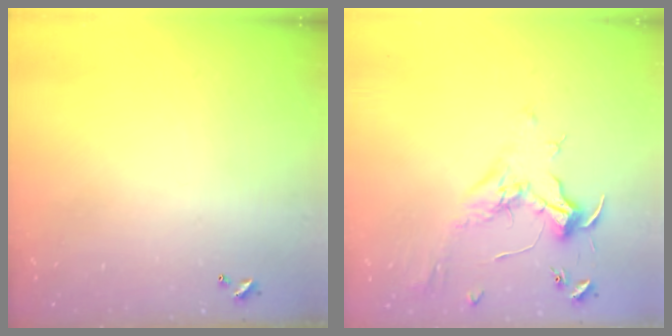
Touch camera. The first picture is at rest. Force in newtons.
{"total": 1.8, "press": 1.7, "slide": 0.7}